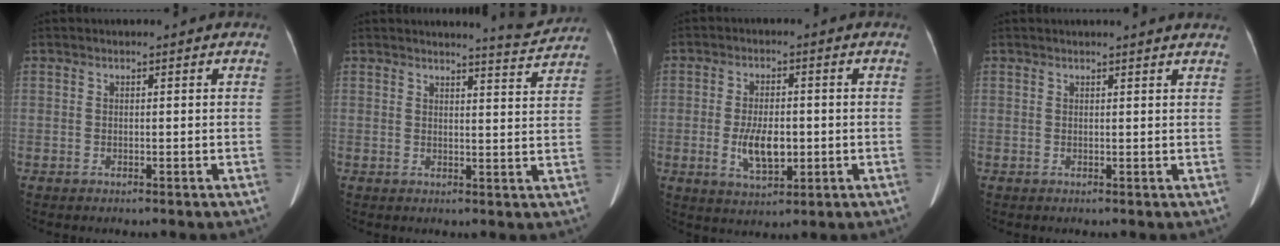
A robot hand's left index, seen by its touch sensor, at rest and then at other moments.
{"total": 4.7, "force": [4.6, -0.8, 0.1], "torque": [-0.014, -0.024, 0.053]}
{"total": 6.6, "force": [-1.2, 3.0, 5.8], "torque": [-0.114, -0.003, -0.012]}
{"total": 5.2, "force": [4.9, -0.1, 1.6], "torque": [-0.019, 0.011, 0.043]}